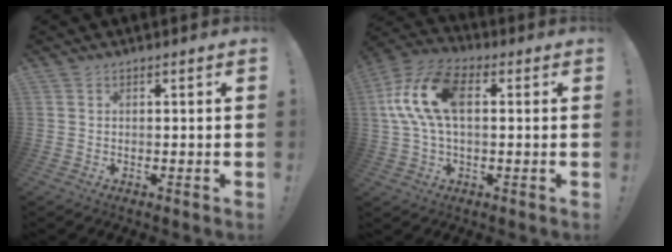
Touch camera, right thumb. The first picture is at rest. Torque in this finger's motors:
{"motor_torque": [2.04, 2.04, 0.83, -0.59, 0.12]}